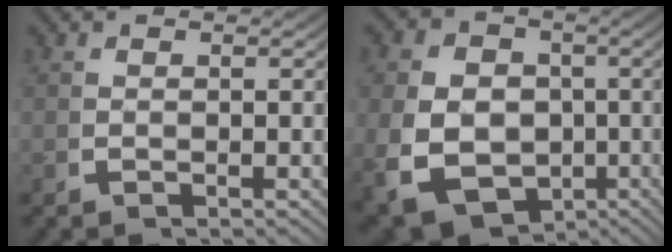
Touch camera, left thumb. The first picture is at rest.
{"total": 14.5, "force": [-3.5, 11.7, 7.7], "torque": [-0.182, -0.076, -0.028]}